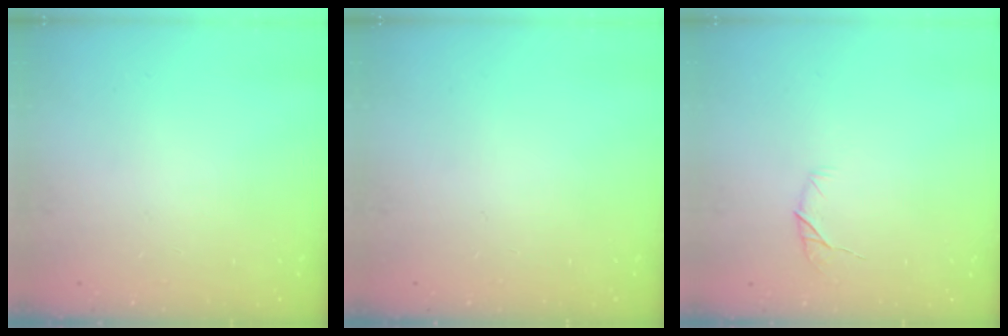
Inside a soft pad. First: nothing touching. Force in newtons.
{"total": 0.0}
{"total": 5.7, "press": 5.5, "slide": 1.4}